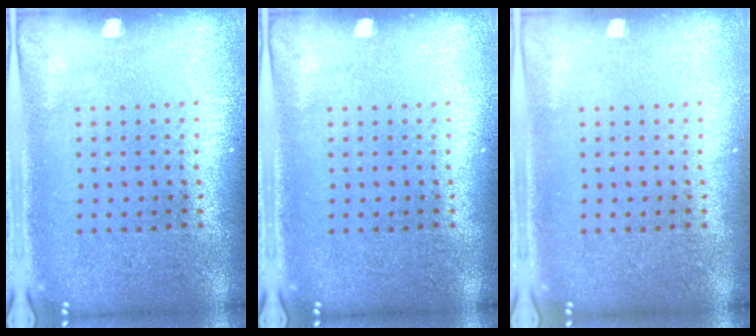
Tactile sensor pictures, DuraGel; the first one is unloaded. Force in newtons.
{"total": 0.0}
{"total": 0.0}